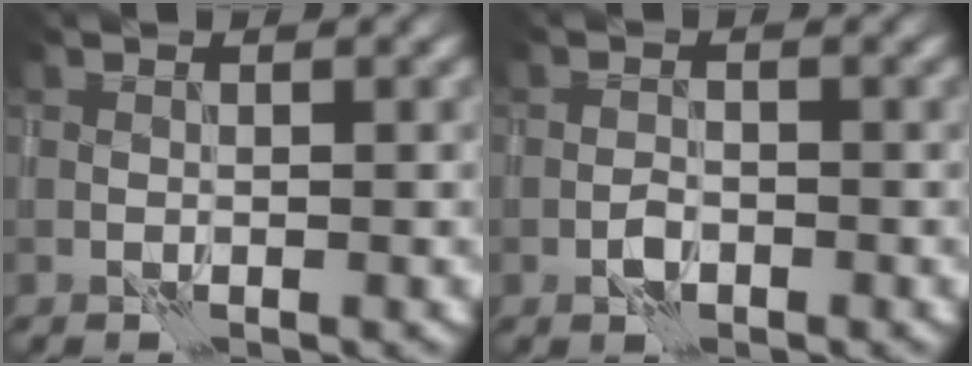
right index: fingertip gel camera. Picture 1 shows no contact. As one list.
[{"total": 1.0, "force": [-0.5, 0.6, 0.6], "torque": [-0.007, 0.003, -0.013]}]